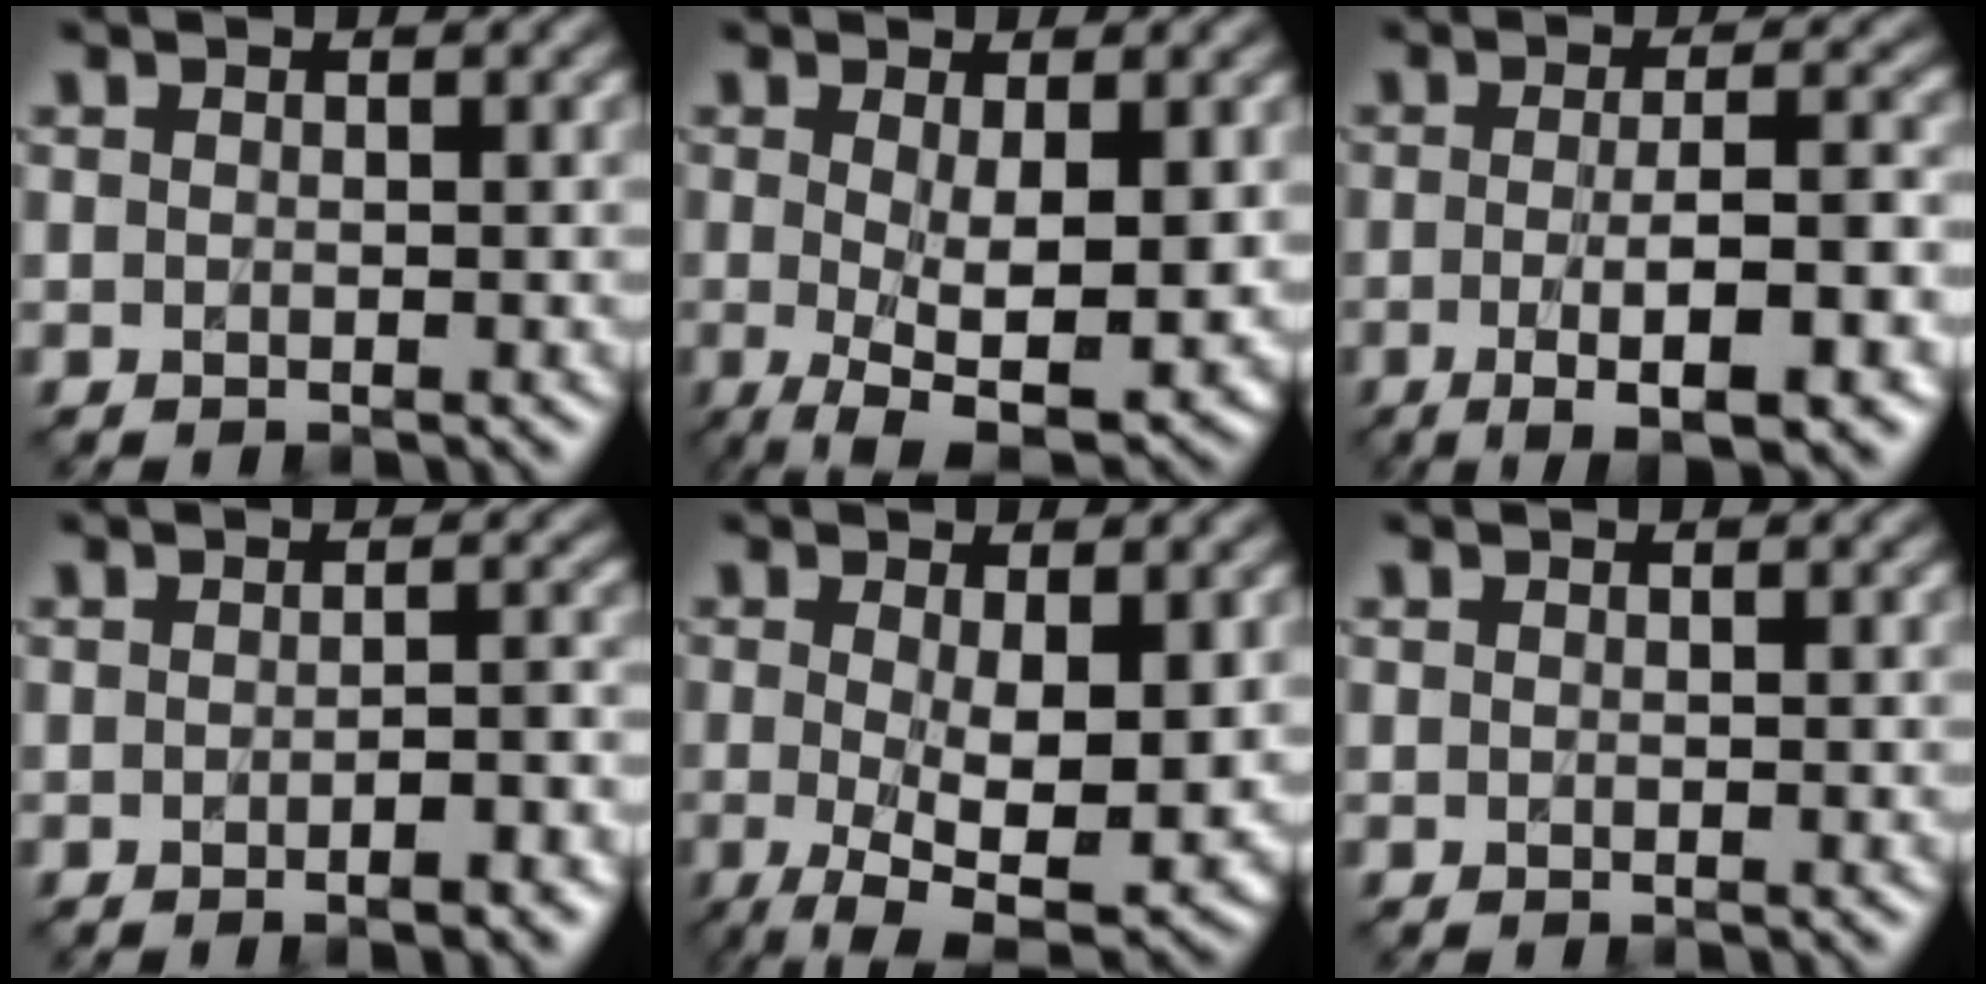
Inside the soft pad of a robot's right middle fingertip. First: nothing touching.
{"total": 8.3, "force": [-0.8, 2.9, 7.7], "torque": [-0.134, -0.022, -0.002]}
{"total": 7.4, "force": [-2.2, 1.8, 6.9], "torque": [-0.094, -0.003, -0.030]}
{"total": 3.0, "force": [-1.4, 0.8, 2.6], "torque": [-0.030, 0.002, -0.018]}
{"total": 9.3, "force": [-1.0, 3.4, 8.6], "torque": [-0.149, -0.023, -0.007]}
{"total": 0.0}